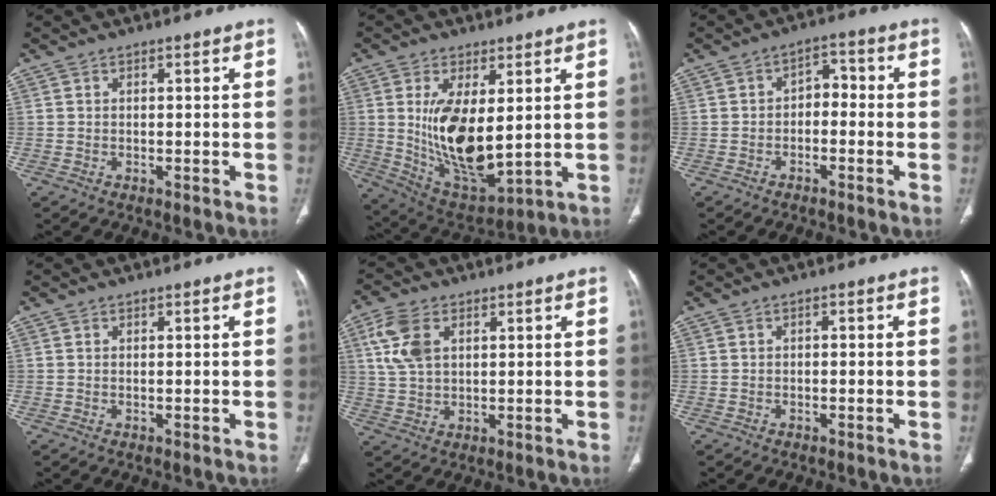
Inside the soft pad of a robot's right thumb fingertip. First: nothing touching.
{"total": 15.3, "force": [1.9, 6.8, 13.6], "torque": [-0.236, -0.030, 0.057]}
{"total": 4.3, "force": [-1.2, 2.9, 3.0], "torque": [-0.030, 0.030, -0.028]}
{"total": 0.0}
{"total": 8.0, "force": [2.8, 4.9, 5.6], "torque": [-0.120, 0.002, 0.060]}
{"total": 0.6, "force": [-0.1, 0.3, 0.5], "torque": [-0.008, 0.002, -0.002]}